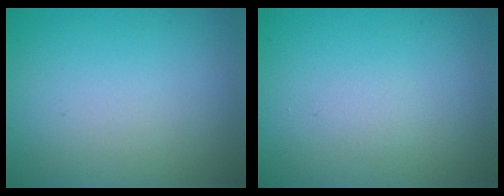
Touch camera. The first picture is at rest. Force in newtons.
{"total": 0.6, "press": 0.6, "slide": 0.0}